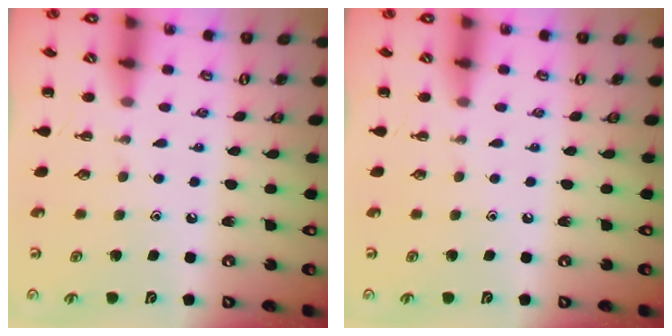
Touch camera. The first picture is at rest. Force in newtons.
{"total": 0.0}